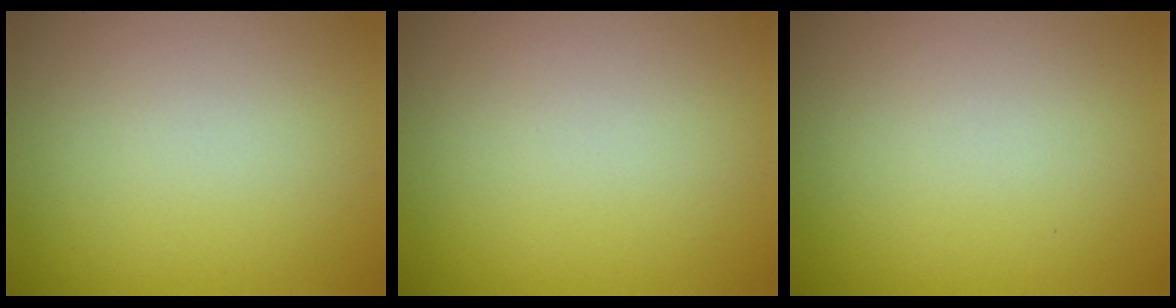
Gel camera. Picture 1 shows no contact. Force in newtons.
{"total": 0.0}
{"total": 0.0}